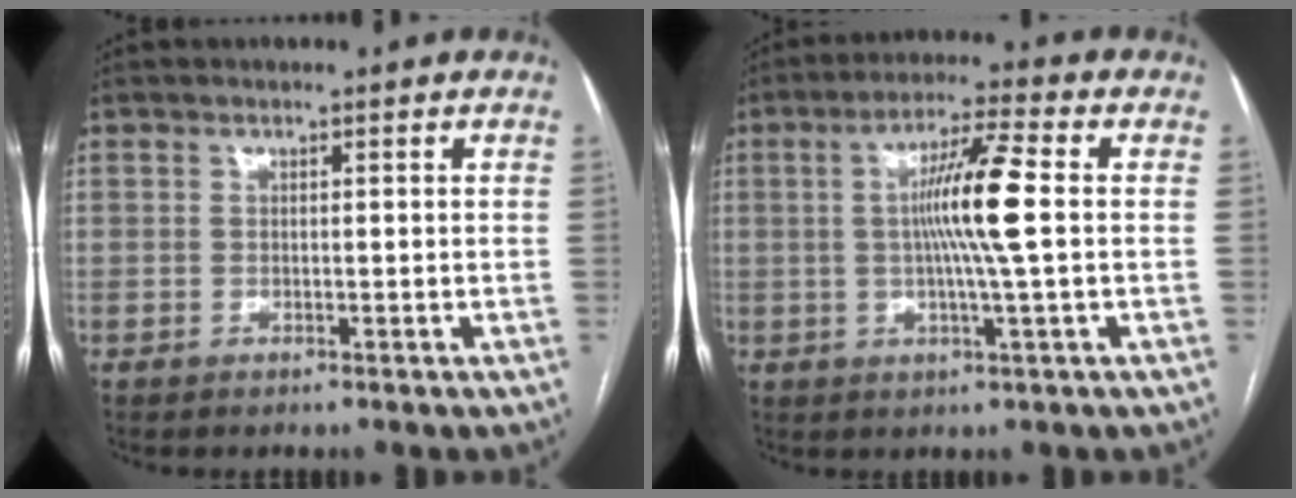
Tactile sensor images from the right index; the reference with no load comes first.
{"total": 9.7, "force": [0.5, -0.5, 9.7], "torque": [-0.176, 0.004, 0.004]}